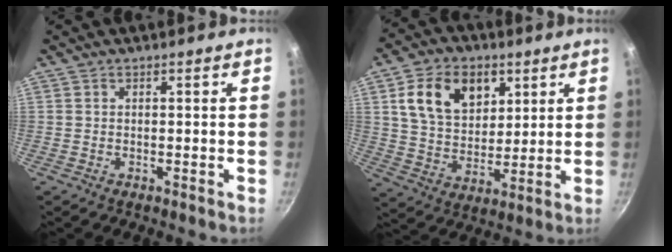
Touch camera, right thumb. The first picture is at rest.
{"total": 14.6, "force": [5.7, 10.2, 8.8], "torque": [-0.123, -0.016, 0.098]}